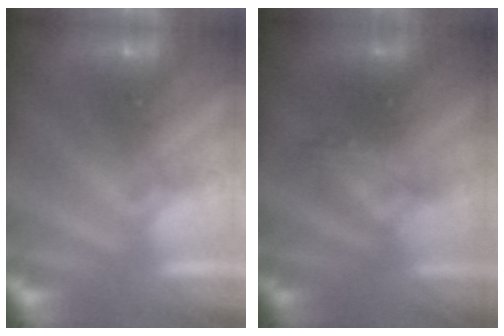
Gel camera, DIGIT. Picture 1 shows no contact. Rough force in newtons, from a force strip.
{"total": 4.6}